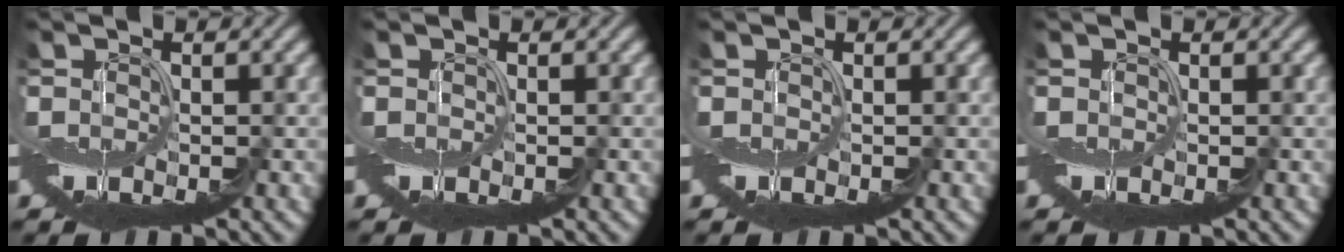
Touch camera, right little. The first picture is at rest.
{"total": 0.0}
{"total": 0.0}
{"total": 0.0}